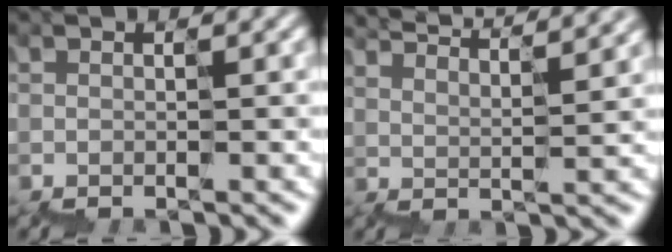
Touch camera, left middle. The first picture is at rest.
{"total": 8.4, "force": [7.8, 1.4, 3.0], "torque": [-0.060, 0.033, 0.091]}